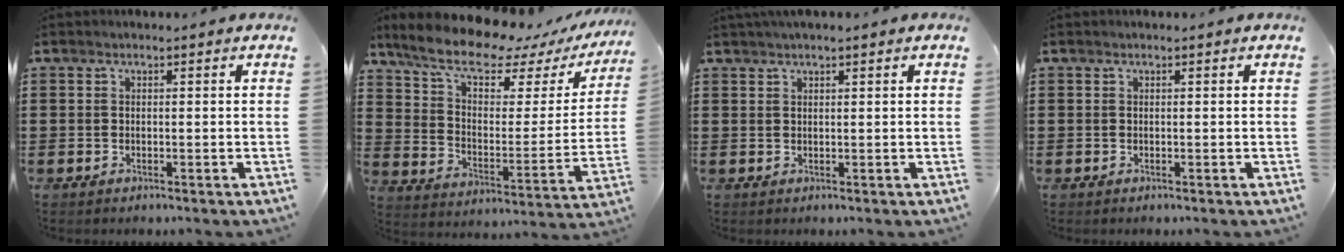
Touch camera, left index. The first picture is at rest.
{"total": 11.4, "force": [9.0, 3.6, 6.0], "torque": [-0.138, -0.049, 0.155]}
{"total": 1.3, "force": [1.1, 0.0, 0.8], "torque": [-0.016, 0.001, 0.020]}
{"total": 0.0}